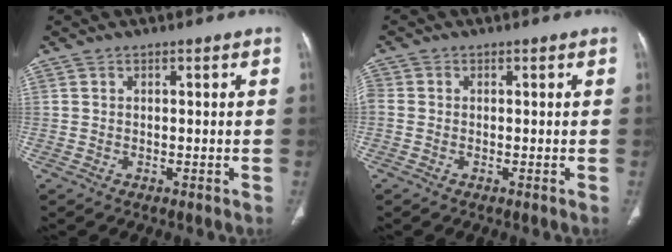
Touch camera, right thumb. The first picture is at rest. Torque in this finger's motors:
{"motor_torque": [0.11, 0.11, 0.85, -0.11, 0.10]}